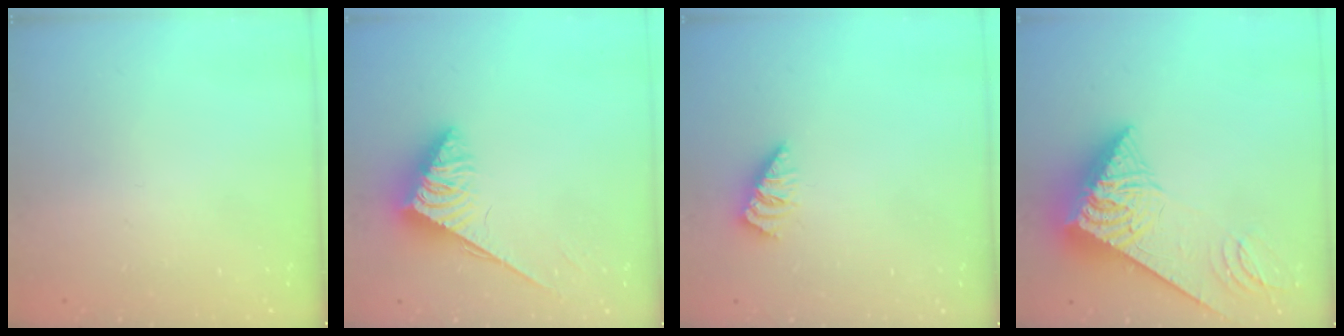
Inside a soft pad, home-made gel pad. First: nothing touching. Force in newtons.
{"total": 3.8, "press": 3.8, "slide": 0.6}
{"total": 0.7, "press": 0.7, "slide": 0.1}
{"total": 12.6, "press": 12.5, "slide": 1.5}